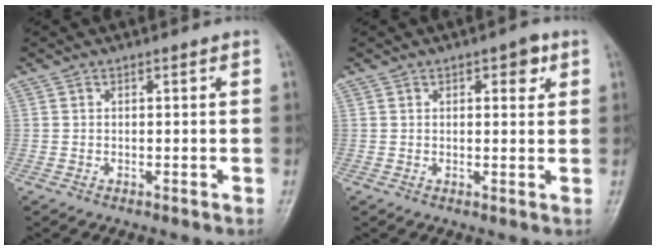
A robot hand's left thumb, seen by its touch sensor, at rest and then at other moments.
{"total": 3.6, "force": [1.7, 1.6, 2.7], "torque": [-0.022, -0.004, 0.019]}